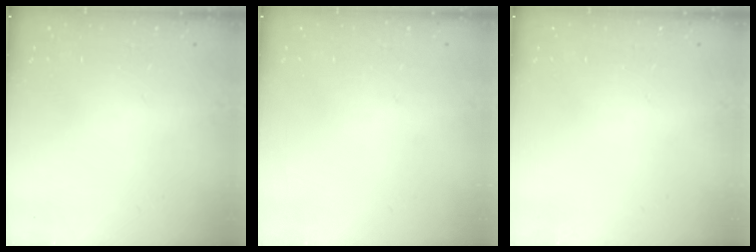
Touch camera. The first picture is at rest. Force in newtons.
{"total": 0.0}
{"total": 0.0}